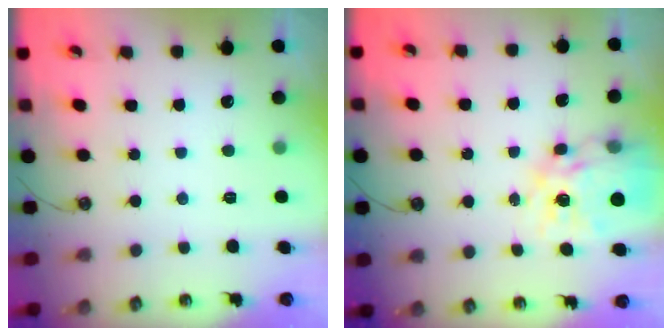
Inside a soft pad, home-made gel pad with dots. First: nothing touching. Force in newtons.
{"total": 16.7, "press": 16.6, "slide": 1.7}